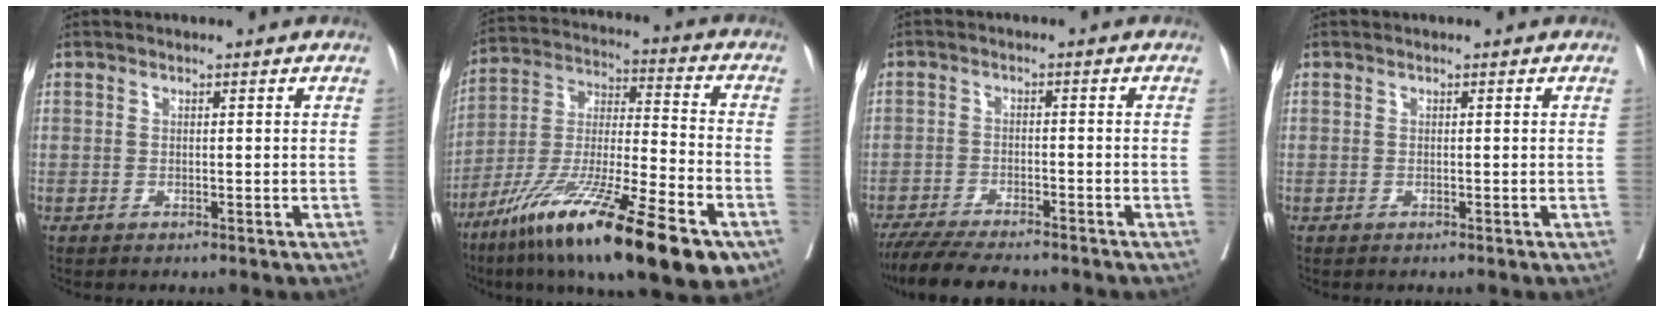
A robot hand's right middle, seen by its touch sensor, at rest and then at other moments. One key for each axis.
{"total": 25.0, "fx": -14.4, "fy": 3.4, "fz": 20.2, "tx": -0.319, "ty": -0.043, "tz": -0.246}
{"total": 10.3, "fx": -9.1, "fy": 1.5, "fz": 4.7, "tx": -0.070, "ty": -0.020, "tz": -0.144}
{"total": 0.0}